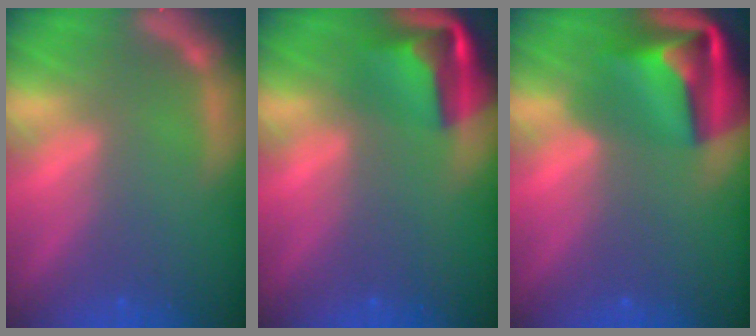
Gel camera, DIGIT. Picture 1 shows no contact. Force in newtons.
{"total": 6.9}
{"total": 10.1}